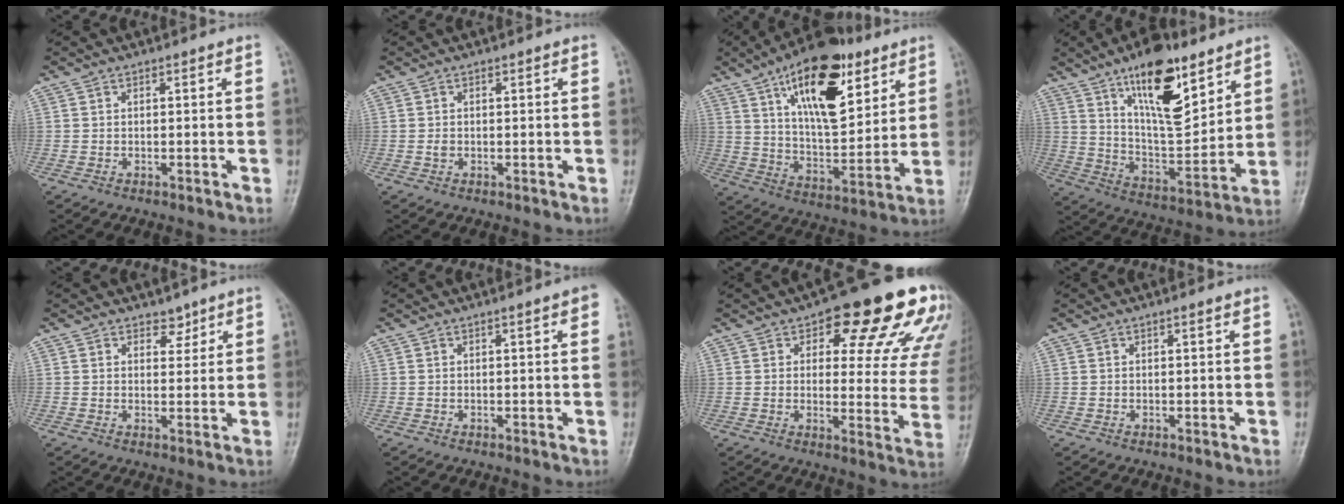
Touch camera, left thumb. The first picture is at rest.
{"total": 1.0, "force": [-0.1, 0.8, 0.6], "torque": [-0.008, 0.002, -0.002]}
{"total": 21.8, "force": [10.7, 9.9, 16.2], "torque": [-0.219, -0.042, 0.179]}
{"total": 19.0, "force": [10.8, 7.6, 13.7], "torque": [-0.179, -0.061, 0.188]}
{"total": 2.7, "force": [2.0, 1.7, 0.8], "torque": [0.010, -0.012, 0.027]}
{"total": 2.4, "force": [1.0, 0.4, 2.2], "torque": [-0.024, 0.002, 0.009]}
{"total": 21.3, "force": [11.9, 8.6, 15.4], "torque": [-0.140, -0.033, 0.139]}
{"total": 0.7, "force": [0.4, 0.1, 0.5], "torque": [-0.007, 0.000, 0.005]}